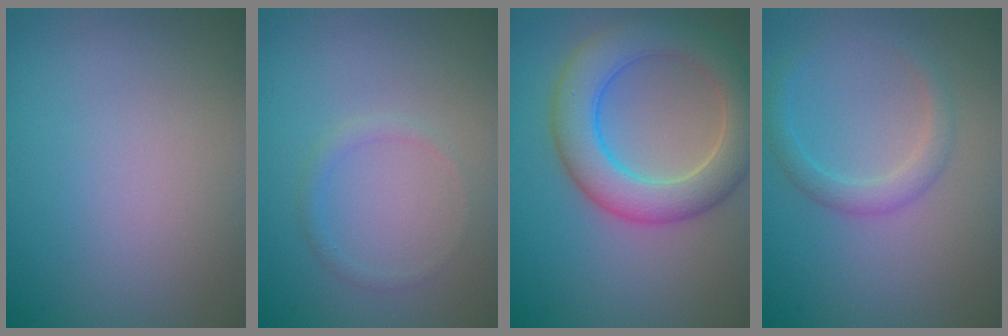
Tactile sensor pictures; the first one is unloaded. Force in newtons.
{"total": 0.9, "press": 0.9, "slide": 0.1}
{"total": 6.8, "press": 6.8, "slide": 0.4}
{"total": 2.1, "press": 2.1, "slide": 0.1}